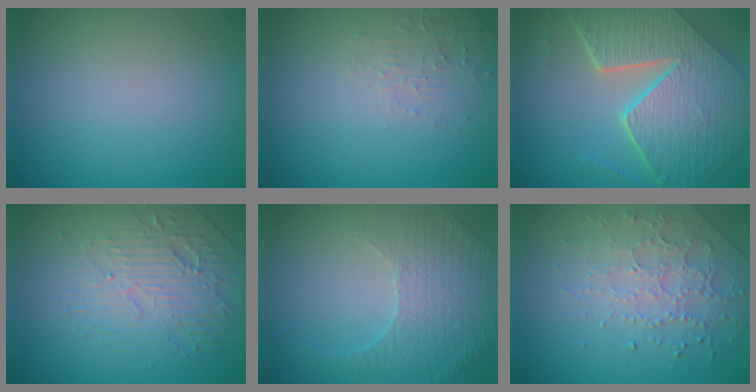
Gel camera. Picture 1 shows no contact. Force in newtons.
{"total": 1.9, "press": 1.9, "slide": 0.3}
{"total": 9.6, "press": 7.0, "slide": 6.4}
{"total": 4.5, "press": 3.9, "slide": 2.3}
{"total": 5.2, "press": 3.6, "slide": 3.7}
{"total": 4.5, "press": 3.1, "slide": 3.2}